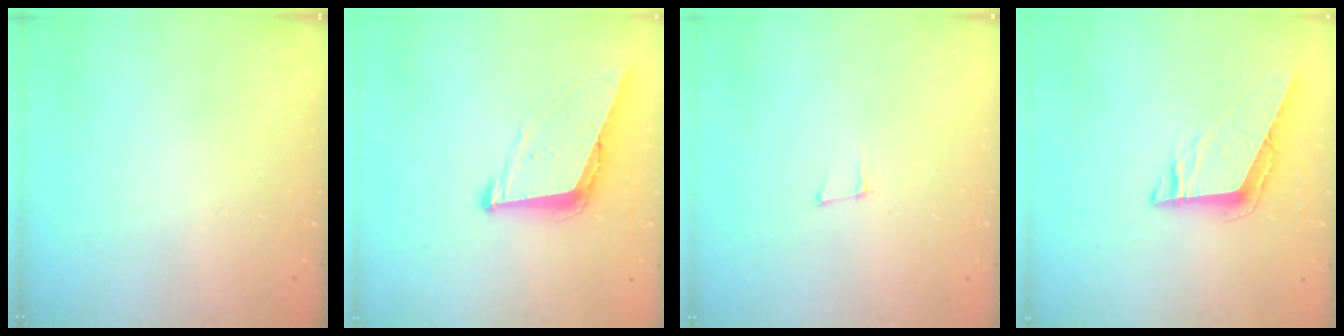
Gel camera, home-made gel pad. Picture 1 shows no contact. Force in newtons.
{"total": 9.3, "press": 9.0, "slide": 2.3}
{"total": 5.8, "press": 5.1, "slide": 2.8}
{"total": 7.5, "press": 7.5, "slide": 0.3}